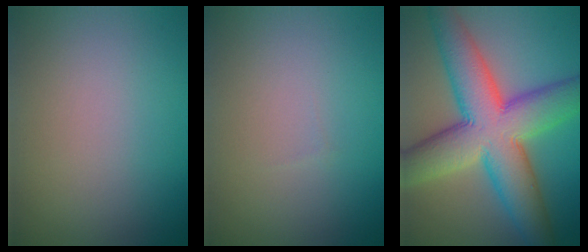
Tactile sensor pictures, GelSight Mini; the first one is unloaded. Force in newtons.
{"total": 0.0}
{"total": 12.5, "press": 12.5, "slide": 0.5}